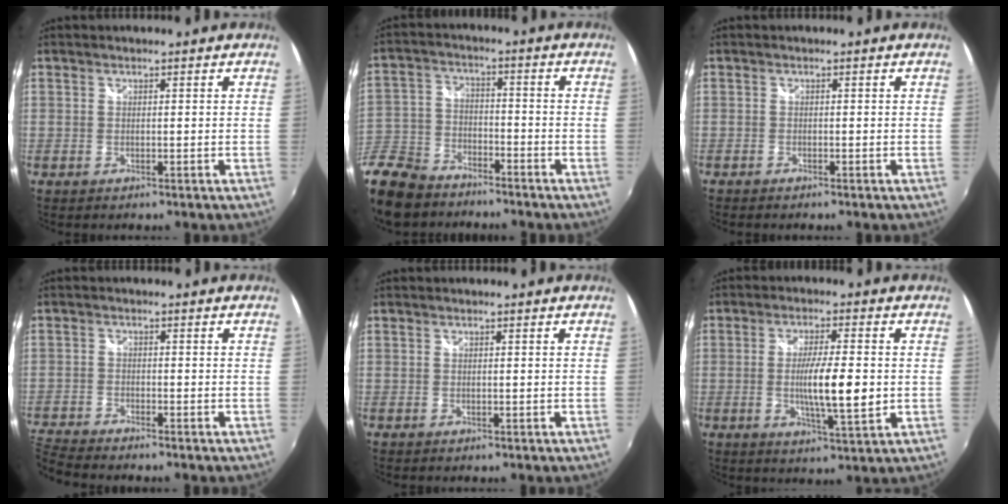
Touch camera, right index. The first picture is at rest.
{"total": 17.3, "force": [-12.8, 9.0, 7.4], "torque": [-0.209, -0.008, -0.237]}
{"total": 0.9, "force": [-0.9, -0.1, 0.2], "torque": [-0.010, -0.006, -0.018]}
{"total": 6.5, "force": [-6.3, 0.1, 1.5], "torque": [-0.061, -0.022, -0.127]}
{"total": 0.0}
{"total": 8.9, "force": [-0.7, 1.0, 8.8], "torque": [-0.152, -0.009, -0.008]}